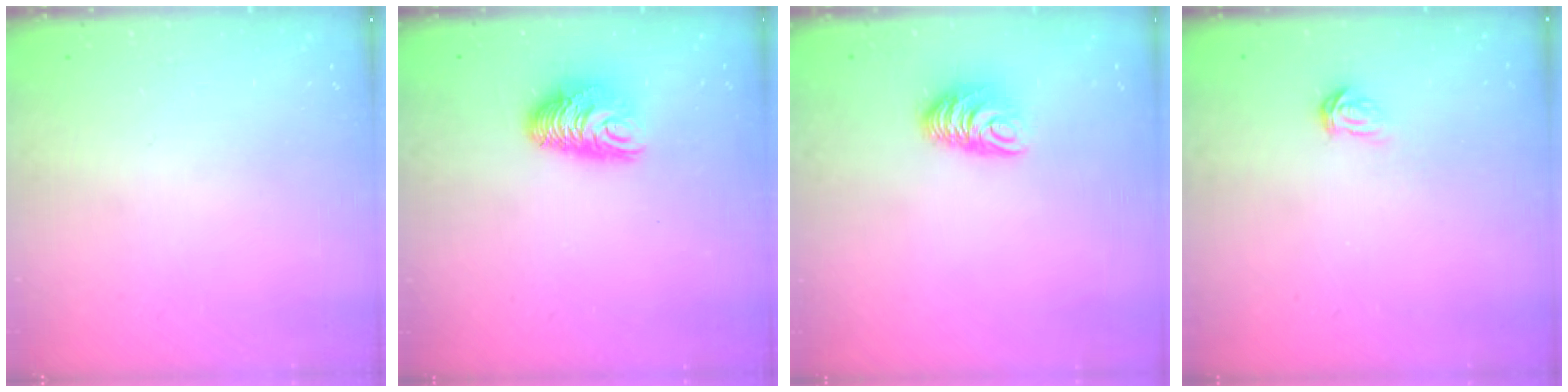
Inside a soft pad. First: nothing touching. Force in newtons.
{"total": 9.2, "press": 9.2, "slide": 0.7}
{"total": 8.2, "press": 8.2, "slide": 0.5}
{"total": 2.4, "press": 2.4, "slide": 0.2}